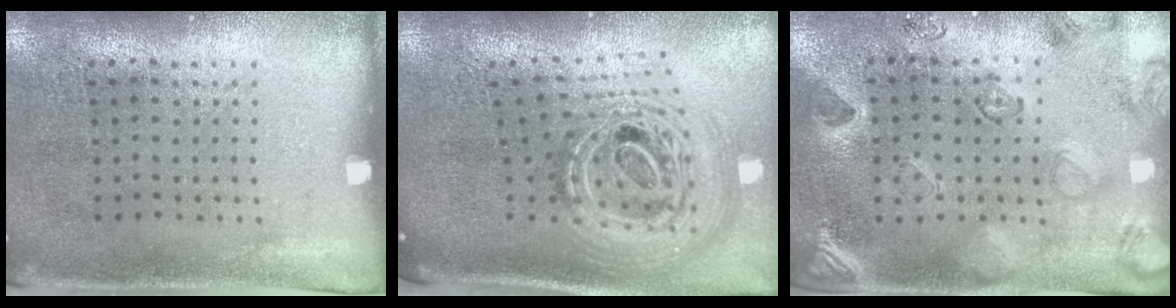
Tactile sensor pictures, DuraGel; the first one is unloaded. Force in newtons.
{"total": 3.1, "press": 2.1, "slide": 2.3}
{"total": 2.3, "press": 2.1, "slide": 1.0}